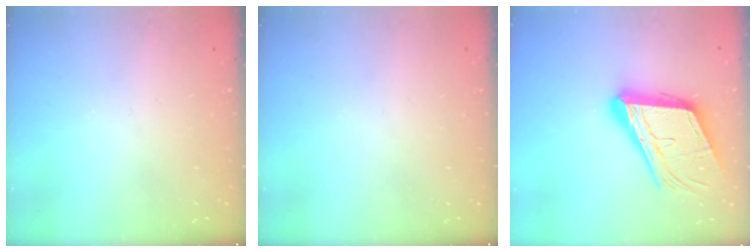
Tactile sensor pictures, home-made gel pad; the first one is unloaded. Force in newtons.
{"total": 0.0}
{"total": 20.7, "press": 20.5, "slide": 3.2}